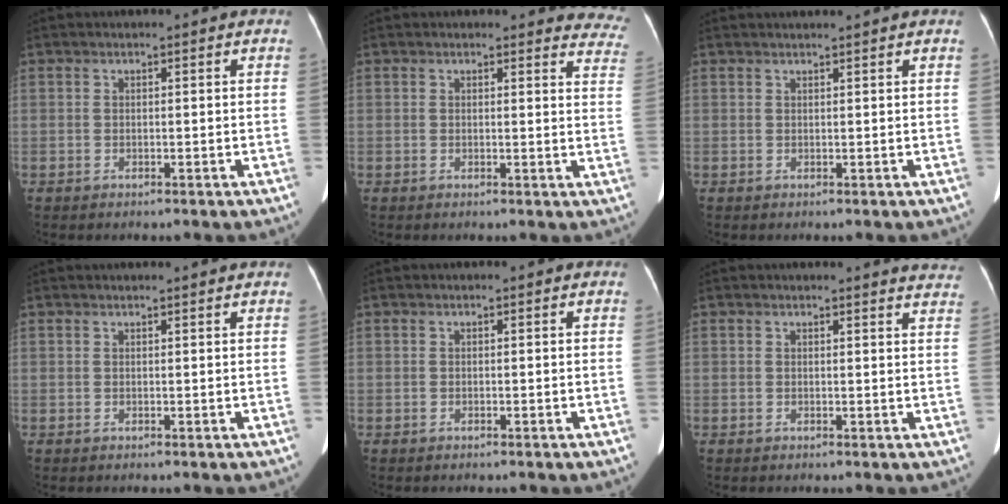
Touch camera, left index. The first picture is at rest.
{"total": 9.1, "force": [8.8, 2.4, 0.6], "torque": [0.043, -0.047, 0.045]}
{"total": 2.5, "force": [2.3, -0.7, 0.9], "torque": [-0.010, 0.014, 0.035]}
{"total": 2.2, "force": [2.1, -0.4, 0.7], "torque": [-0.015, 0.012, 0.029]}
{"total": 0.0}
{"total": 6.8, "force": [6.7, 0.4, 1.1], "torque": [0.004, -0.031, 0.041]}